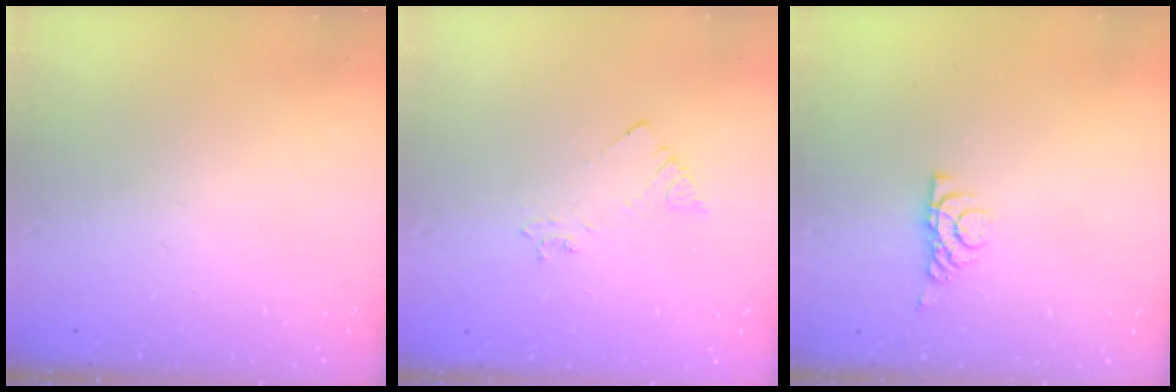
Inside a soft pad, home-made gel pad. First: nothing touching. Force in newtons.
{"total": 2.1, "press": 2.1, "slide": 0.3}
{"total": 6.0, "press": 6.0, "slide": 0.8}